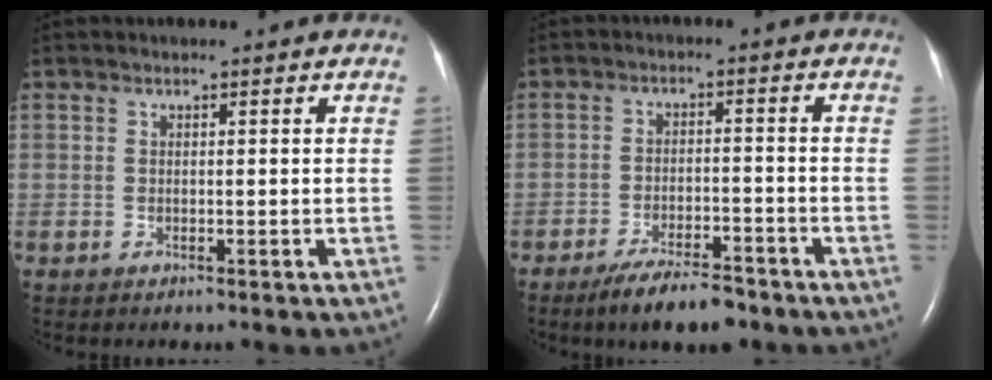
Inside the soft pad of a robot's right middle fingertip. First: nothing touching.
{"total": 7.5, "force": [-5.8, 1.8, 4.3], "torque": [-0.076, -0.010, -0.097]}